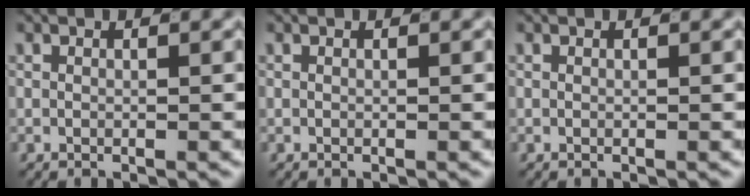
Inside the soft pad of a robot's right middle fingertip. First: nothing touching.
{"total": 0.0}
{"total": 0.0}